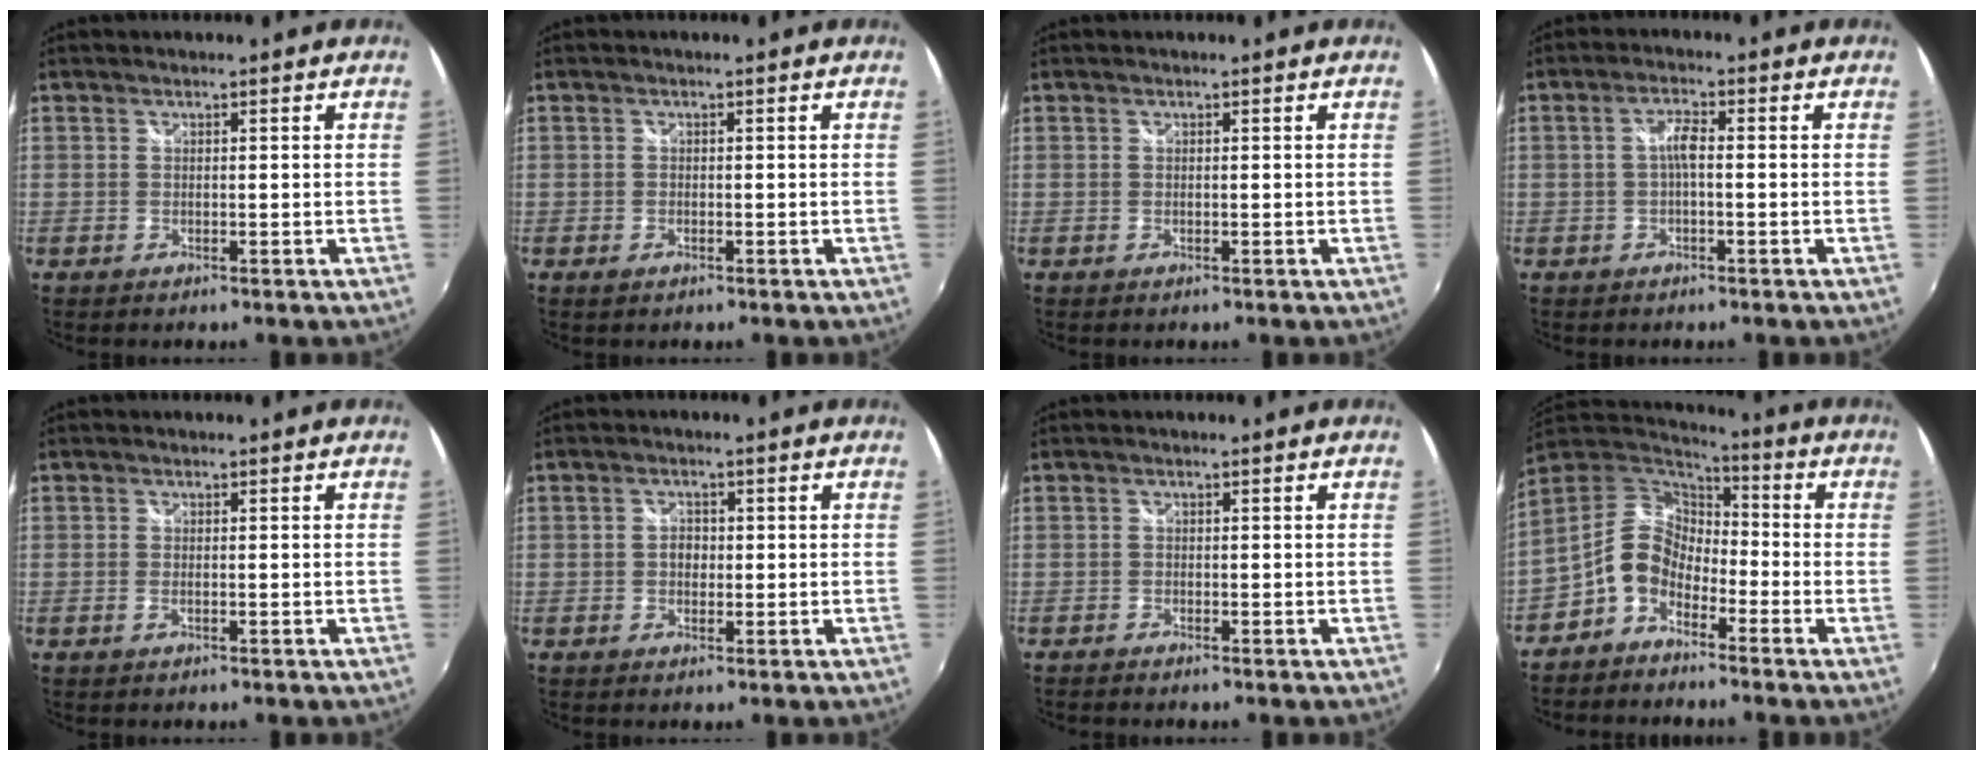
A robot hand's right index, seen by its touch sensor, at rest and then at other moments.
{"total": 1.1, "force": [-0.7, 0.8, 0.5], "torque": [-0.009, -0.004, -0.012]}
{"total": 0.0}
{"total": 2.8, "force": [-0.4, 0.6, 2.7], "torque": [-0.053, 0.008, -0.008]}
{"total": 0.9, "force": [-0.3, 0.2, 0.9], "torque": [-0.018, -0.001, -0.006]}
{"total": 2.1, "force": [-0.1, 1.8, 1.1], "torque": [-0.017, 0.004, -0.005]}
{"total": 1.1, "force": [-1.0, 0.3, 0.3], "torque": [-0.011, -0.006, -0.021]}
{"total": 10.2, "force": [-5.3, 6.8, 5.4], "torque": [-0.117, 0.027, -0.112]}